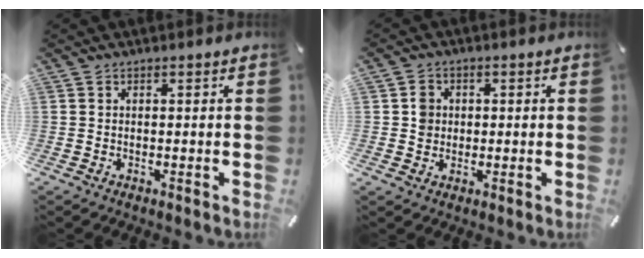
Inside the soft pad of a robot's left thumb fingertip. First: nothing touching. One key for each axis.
{"total": 3.8, "fx": 0.2, "fy": 3.6, "fz": 1.1, "tx": -0.010, "ty": 0.002, "tz": -0.002}